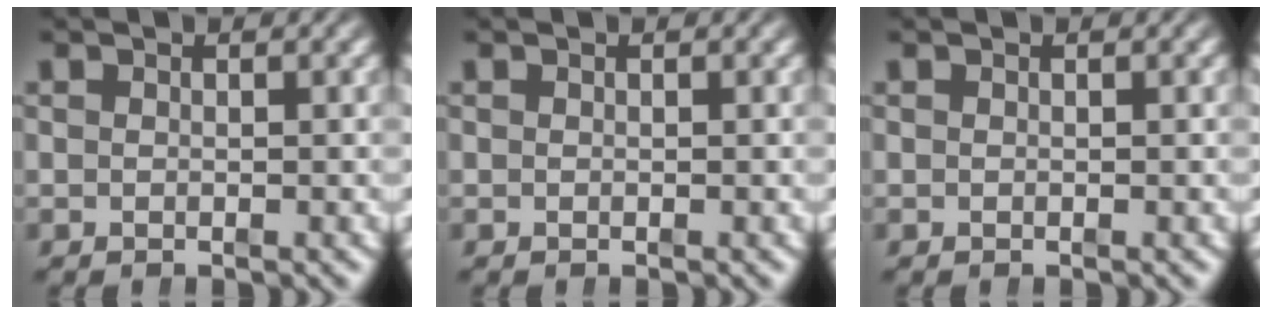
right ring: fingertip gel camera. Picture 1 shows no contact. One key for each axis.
{"total": 0.0}
{"total": 0.0}